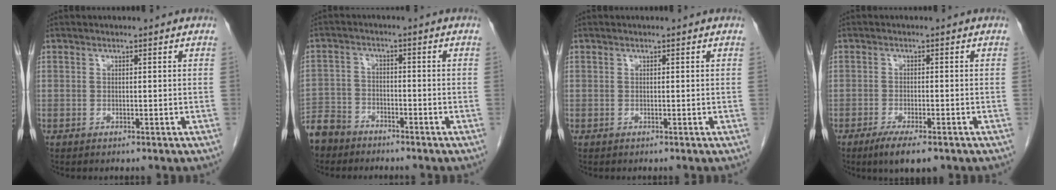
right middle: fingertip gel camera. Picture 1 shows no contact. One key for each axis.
{"total": 6.6, "fx": -5.7, "fy": 3.2, "fz": 0.8, "tx": -0.017, "ty": -0.004, "tz": -0.111}
{"total": 0.0}
{"total": 5.9, "fx": -4.0, "fy": 1.2, "fz": 4.2, "tx": -0.069, "ty": -0.013, "tz": -0.058}